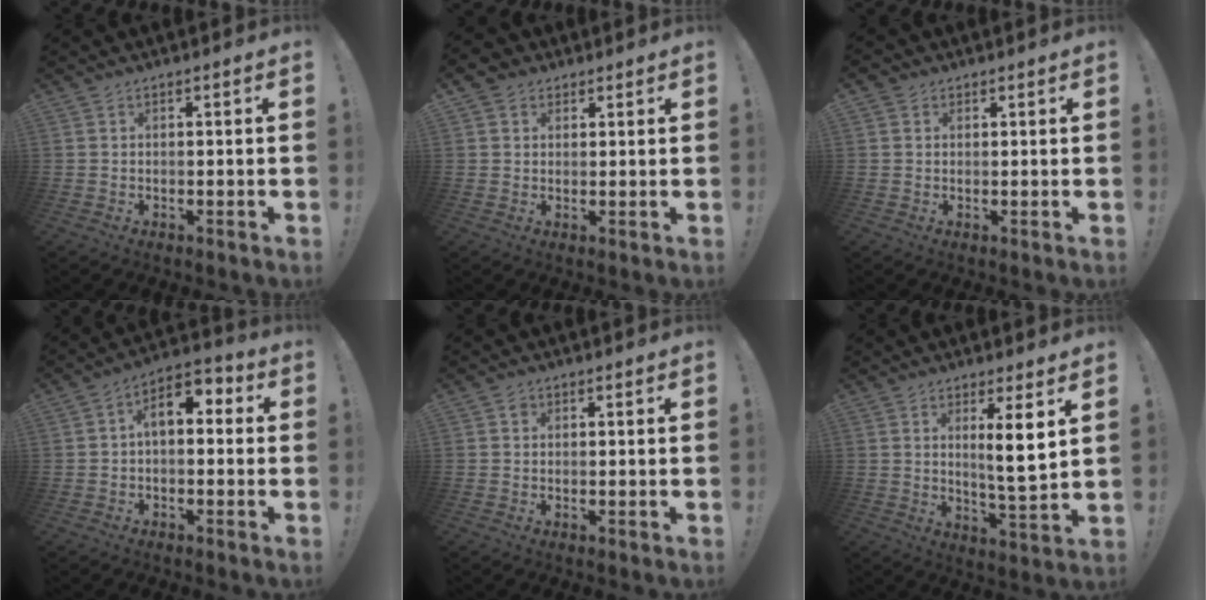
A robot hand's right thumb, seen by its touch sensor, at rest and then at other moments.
{"total": 4.0, "force": [2.1, 3.2, 1.2], "torque": [-0.017, -0.006, 0.041]}
{"total": 1.8, "force": [1.1, 1.3, 0.5], "torque": [-0.004, -0.003, 0.020]}
{"total": 7.9, "force": [1.5, 4.3, 6.4], "torque": [-0.110, 0.007, 0.031]}
{"total": 0.9, "force": [0.4, 0.7, 0.2], "torque": [-0.002, 0.001, 0.007]}
{"total": 8.3, "force": [3.2, 0.3, 7.7], "torque": [-0.110, -0.024, 0.043]}